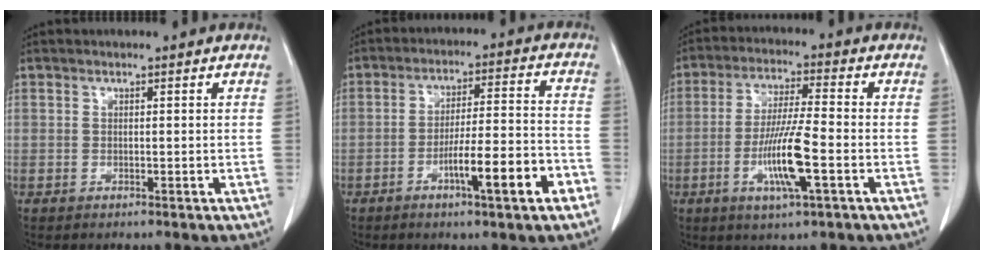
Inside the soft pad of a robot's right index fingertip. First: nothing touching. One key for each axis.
{"total": 11.0, "fx": -5.1, "fy": 0.7, "fz": 9.7, "tx": -0.152, "ty": 0.006, "tz": -0.078}
{"total": 10.0, "fx": -3.1, "fy": 0.5, "fz": 9.5, "tx": -0.184, "ty": -0.011, "tz": -0.061}